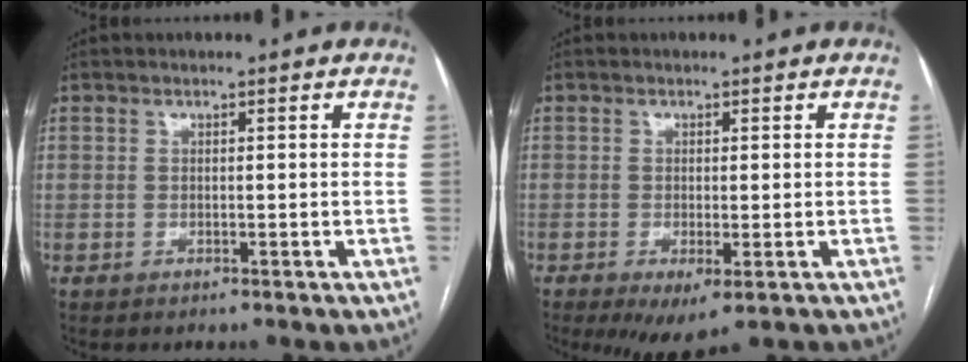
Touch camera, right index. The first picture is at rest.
{"total": 4.8, "force": [-2.4, 1.4, 3.9], "torque": [-0.054, -0.013, -0.029]}